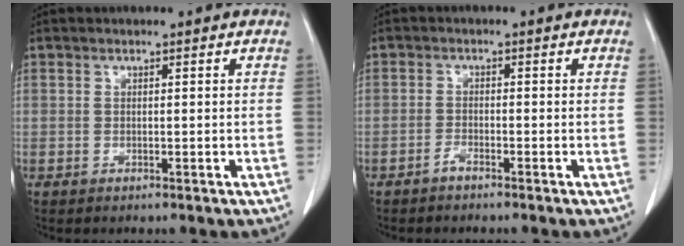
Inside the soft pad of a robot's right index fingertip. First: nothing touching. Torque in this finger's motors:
{"motor_torque": [-0.04, 0.04, 0.05, 0.02]}